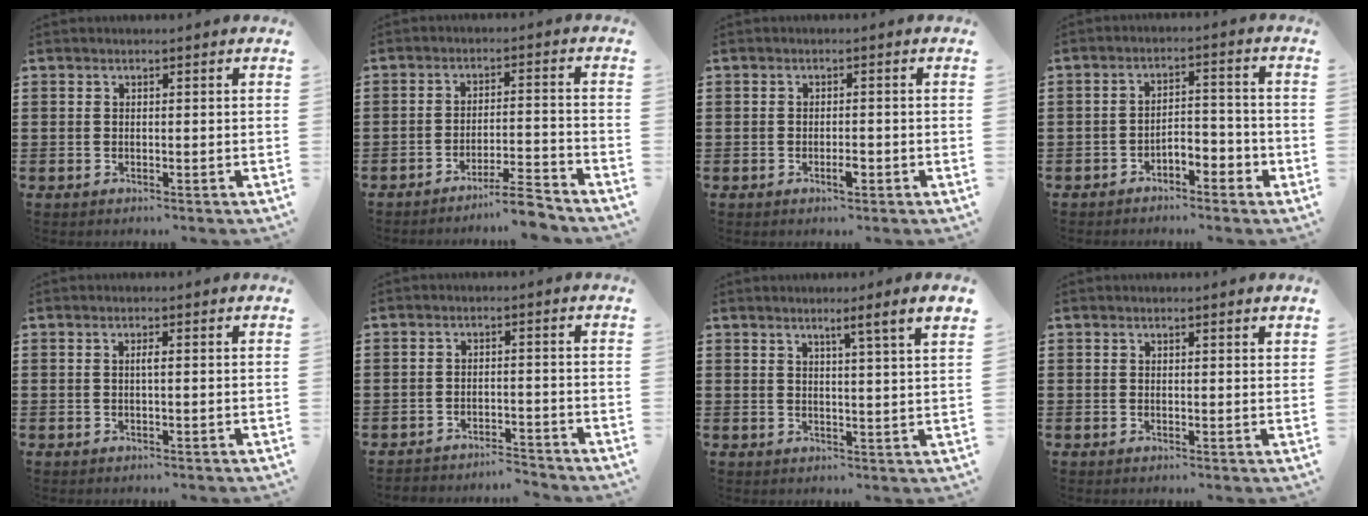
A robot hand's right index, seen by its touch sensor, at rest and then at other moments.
{"total": 5.8, "force": [-5.3, -0.2, 2.4], "torque": [-0.039, -0.008, -0.101]}
{"total": 2.1, "force": [-1.0, 0.6, 1.8], "torque": [-0.031, 0.000, -0.018]}
{"total": 3.1, "force": [-2.5, 1.3, 1.4], "torque": [-0.030, 0.010, -0.051]}
{"total": 0.9, "force": [0.0, 0.0, 0.9], "torque": [-0.017, -0.003, -0.001]}
{"total": 3.5, "force": [-3.5, 0.3, -0.2], "torque": [-0.003, 0.002, -0.076]}
{"total": 3.1, "force": [1.7, -1.1, 2.3], "torque": [-0.033, -0.017, 0.019]}
{"total": 0.5, "force": [0.4, 0.0, 0.3], "torque": [-0.007, -0.001, 0.009]}